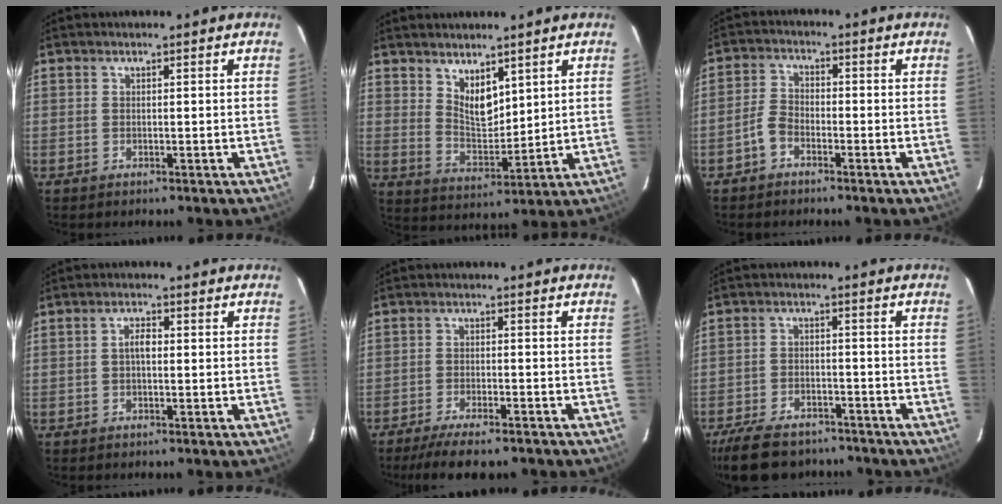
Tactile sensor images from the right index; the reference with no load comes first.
{"total": 6.9, "force": [4.4, 3.2, 4.1], "torque": [-0.062, -0.006, 0.086]}
{"total": 3.4, "force": [-2.3, 2.0, 1.7], "torque": [-0.039, 0.012, -0.047]}
{"total": 2.2, "force": [0.0, 1.1, 2.0], "torque": [-0.037, 0.008, -0.002]}
{"total": 9.9, "force": [-8.2, 2.2, 5.2], "torque": [-0.116, -0.021, -0.132]}
{"total": 14.4, "force": [-11.4, 6.4, 6.1], "torque": [-0.149, -0.005, -0.176]}